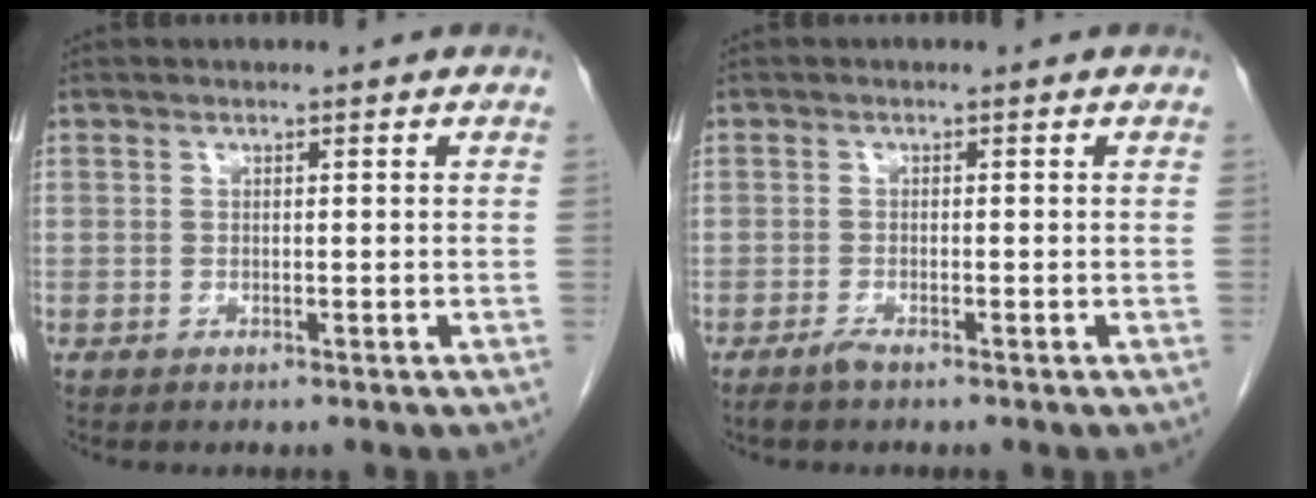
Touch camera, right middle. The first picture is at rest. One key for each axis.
{"total": 1.2, "fx": -1.0, "fy": 0.0, "fz": 0.7, "tx": -0.019, "ty": -0.003, "tz": -0.020}